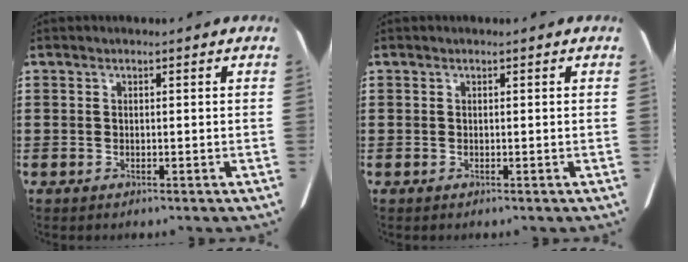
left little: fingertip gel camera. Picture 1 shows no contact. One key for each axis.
{"total": 0.0}